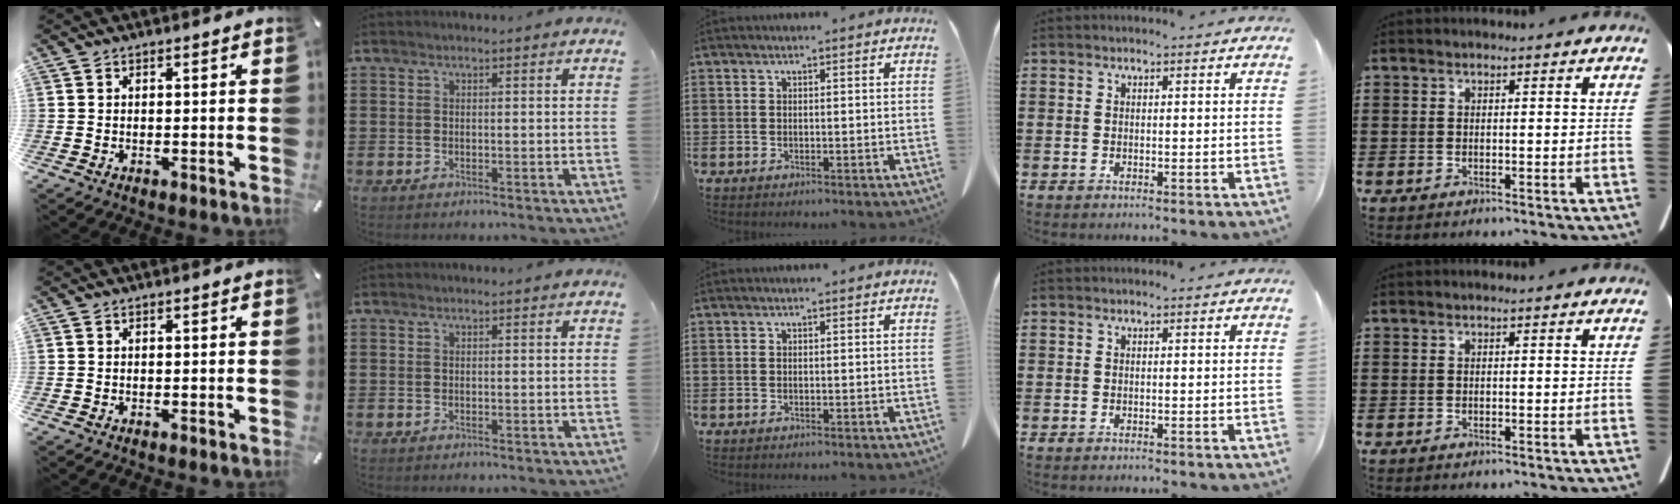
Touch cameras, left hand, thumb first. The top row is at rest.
{}